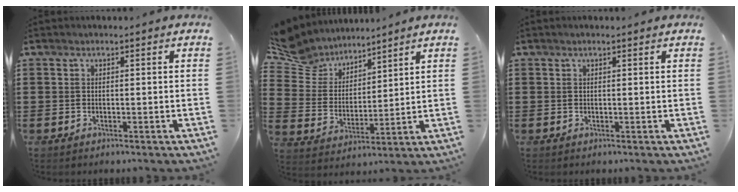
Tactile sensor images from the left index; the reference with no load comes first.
{"total": 8.3, "force": [7.7, 3.0, 0.3], "torque": [-0.059, -0.052, 0.145]}
{"total": 0.5, "force": [0.4, 0.0, 0.4], "torque": [-0.007, -0.001, 0.008]}